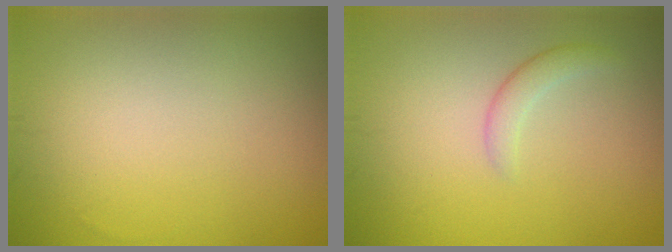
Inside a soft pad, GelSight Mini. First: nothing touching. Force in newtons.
{"total": 1.6, "press": 1.6, "slide": 0.0}